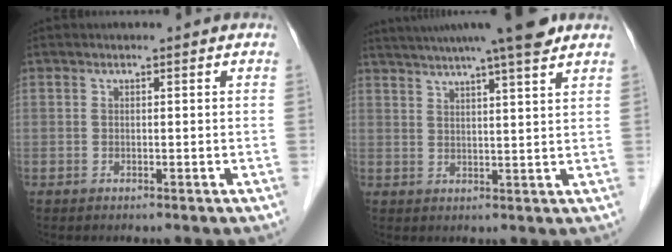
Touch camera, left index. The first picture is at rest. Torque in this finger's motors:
{"motor_torque": [0.92, -1.02, 0.76, 0.20]}